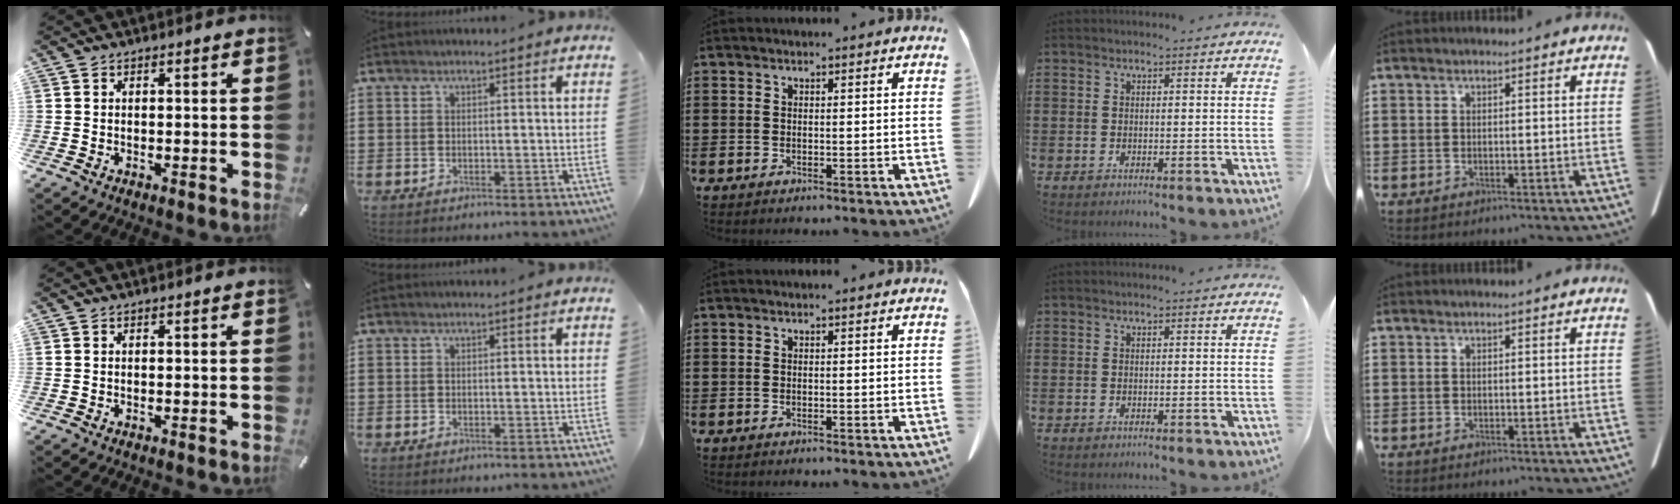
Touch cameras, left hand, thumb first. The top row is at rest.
{}